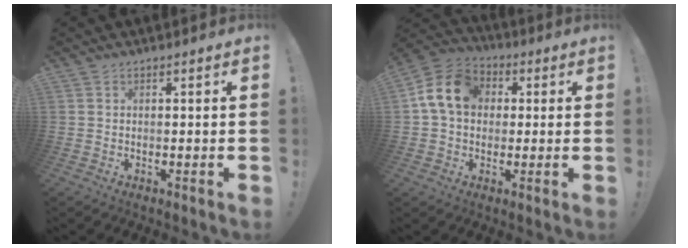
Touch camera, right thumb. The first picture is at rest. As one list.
[{"total": 13.0, "force": [2.6, 10.2, 7.7], "torque": [-0.127, 0.014, 0.055]}]